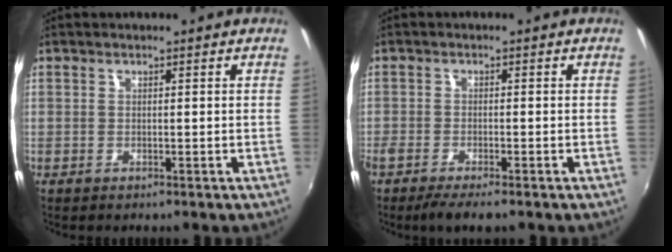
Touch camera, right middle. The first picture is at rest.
{"total": 4.3, "force": [-3.4, 0.5, 2.6], "torque": [-0.065, -0.018, -0.064]}